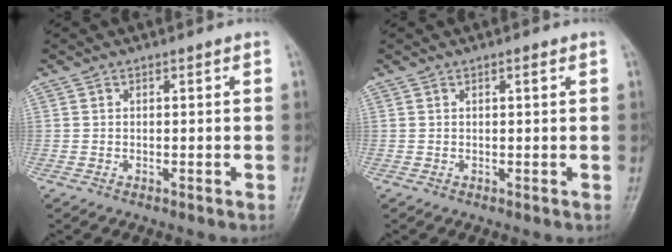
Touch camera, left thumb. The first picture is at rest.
{"total": 0.5, "force": [0.2, 0.2, 0.4], "torque": [-0.002, 0.003, 0.002]}